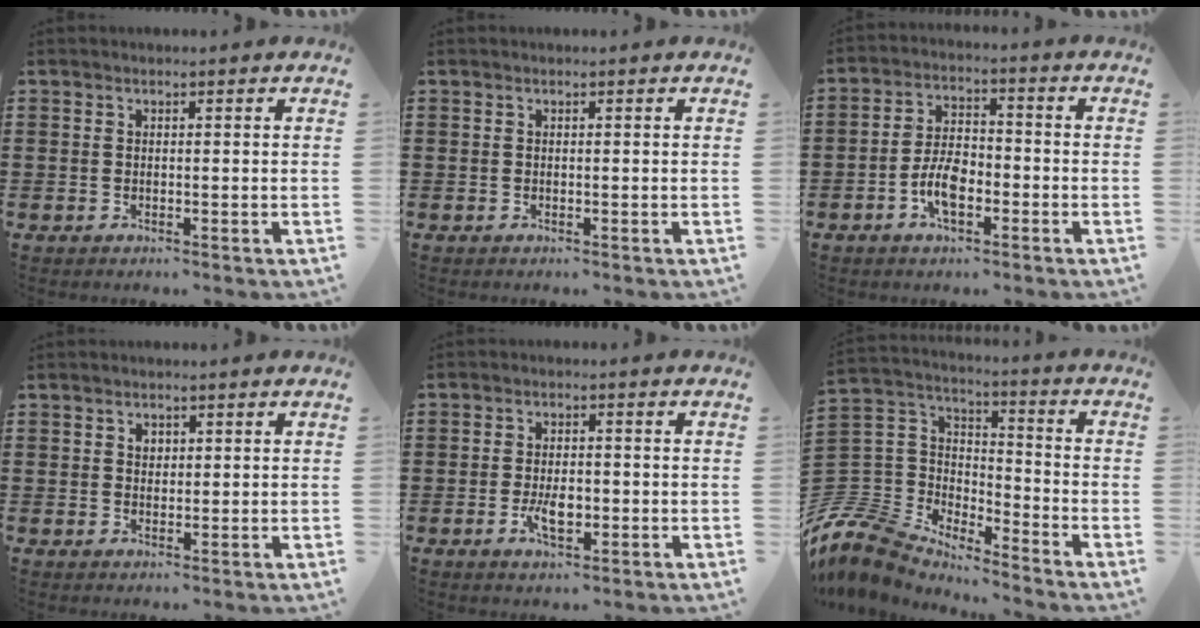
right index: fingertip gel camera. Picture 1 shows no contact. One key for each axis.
{"total": 0.0}
{"total": 6.4, "fx": -2.6, "fy": 3.0, "fz": 5.0, "tx": -0.110, "ty": 0.005, "tz": -0.053}
{"total": 1.3, "fx": 0.6, "fy": 1.0, "fz": 0.6, "tx": -0.013, "ty": 0.005, "tz": 0.011}
{"total": 4.3, "fx": -1.3, "fy": 1.9, "fz": 3.6, "tx": -0.076, "ty": -0.001, "tz": -0.024}
{"total": 9.1, "fx": -8.0, "fy": 3.9, "fz": 1.7, "tx": -0.093, "ty": -0.007, "tz": -0.171}